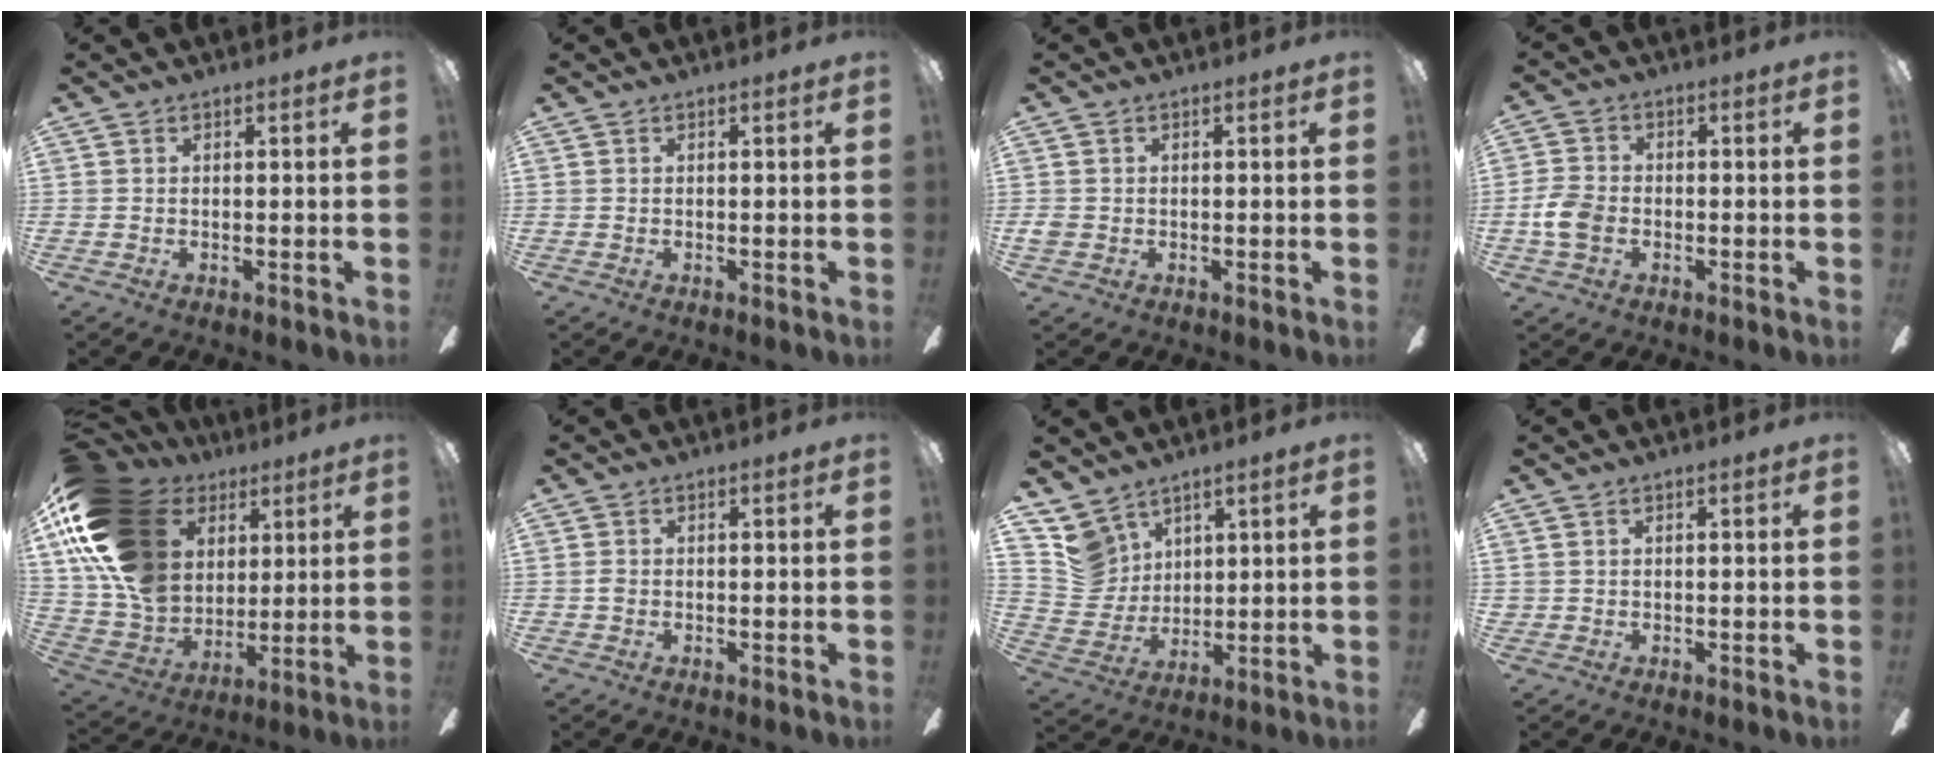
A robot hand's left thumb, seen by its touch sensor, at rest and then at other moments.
{"total": 0.0}
{"total": 1.6, "force": [-0.6, 1.4, 0.7], "torque": [-0.010, 0.002, -0.010]}
{"total": 6.4, "force": [-2.1, 4.5, 4.1], "torque": [-0.092, 0.010, -0.038]}
{"total": 24.3, "force": [8.9, 17.5, 14.2], "torque": [-0.304, -0.024, 0.178]}
{"total": 0.9, "force": [-0.3, 0.6, 0.5], "torque": [-0.011, 0.002, -0.007]}
{"total": 9.9, "force": [6.6, 7.1, 1.9], "torque": [-0.052, -0.034, 0.139]}
{"total": 0.5, "force": [0.0, 0.5, -0.1], "torque": [0.003, 0.003, -0.001]}